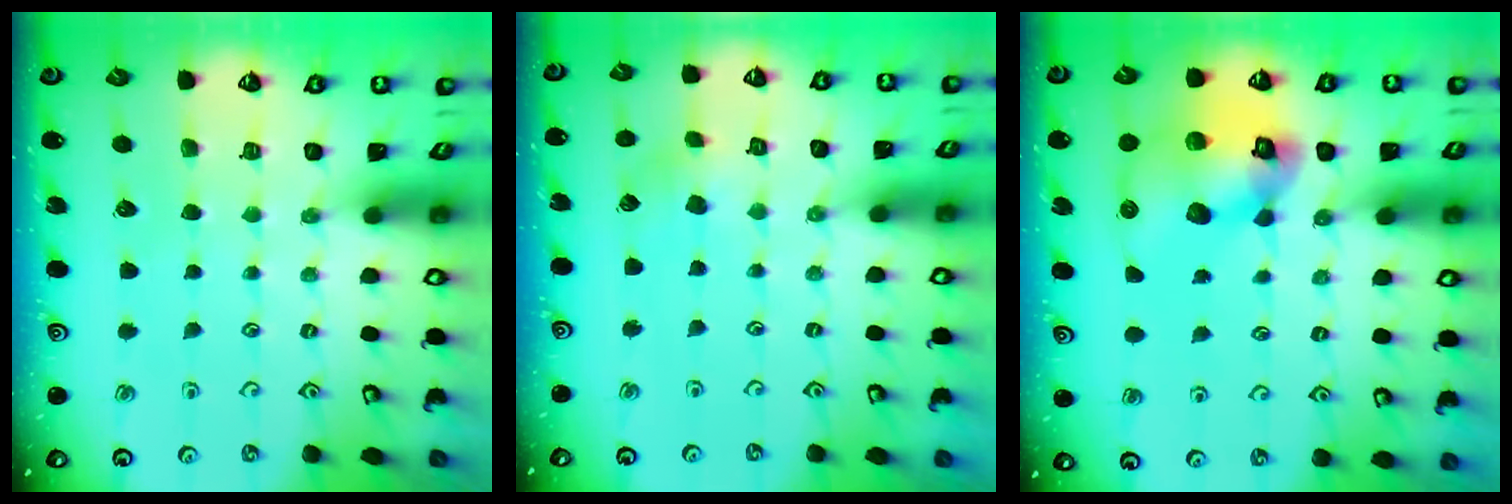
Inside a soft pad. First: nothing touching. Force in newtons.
{"total": 3.8, "press": 3.8, "slide": 0.5}
{"total": 16.0, "press": 15.8, "slide": 2.4}